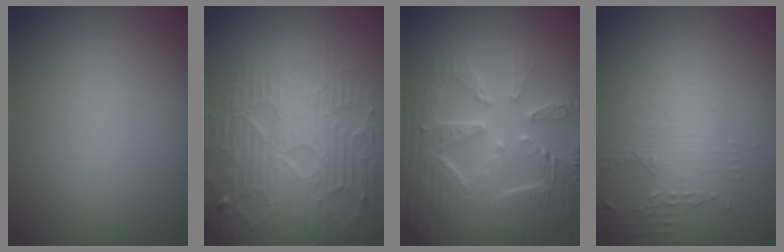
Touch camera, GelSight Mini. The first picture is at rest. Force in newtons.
{"total": 9.0, "press": 6.3, "slide": 6.5}
{"total": 9.2, "press": 6.6, "slide": 6.4}
{"total": 2.1, "press": 1.6, "slide": 1.4}